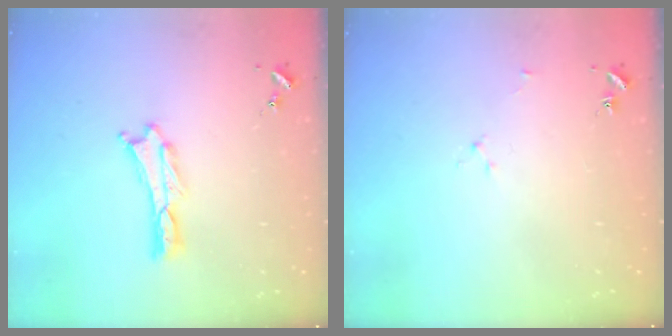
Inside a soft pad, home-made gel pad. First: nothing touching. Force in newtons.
{"total": 1.9, "press": 1.9, "slide": 0.3}